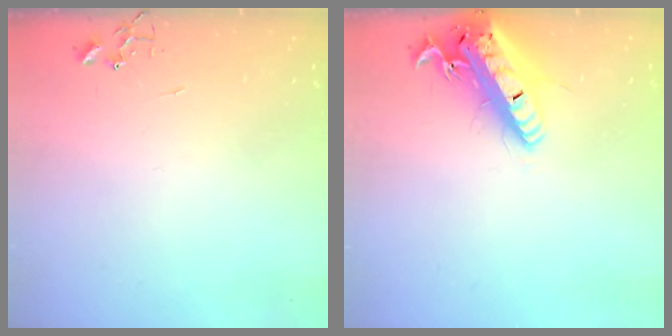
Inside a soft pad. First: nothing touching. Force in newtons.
{"total": 21.8, "press": 21.4, "slide": 4.2}